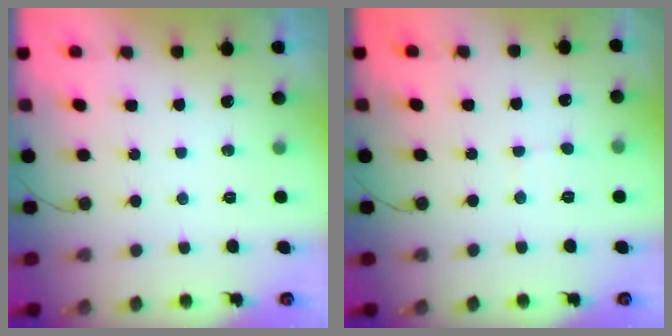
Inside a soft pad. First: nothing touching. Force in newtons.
{"total": 3.5, "press": 3.5, "slide": 0.4}